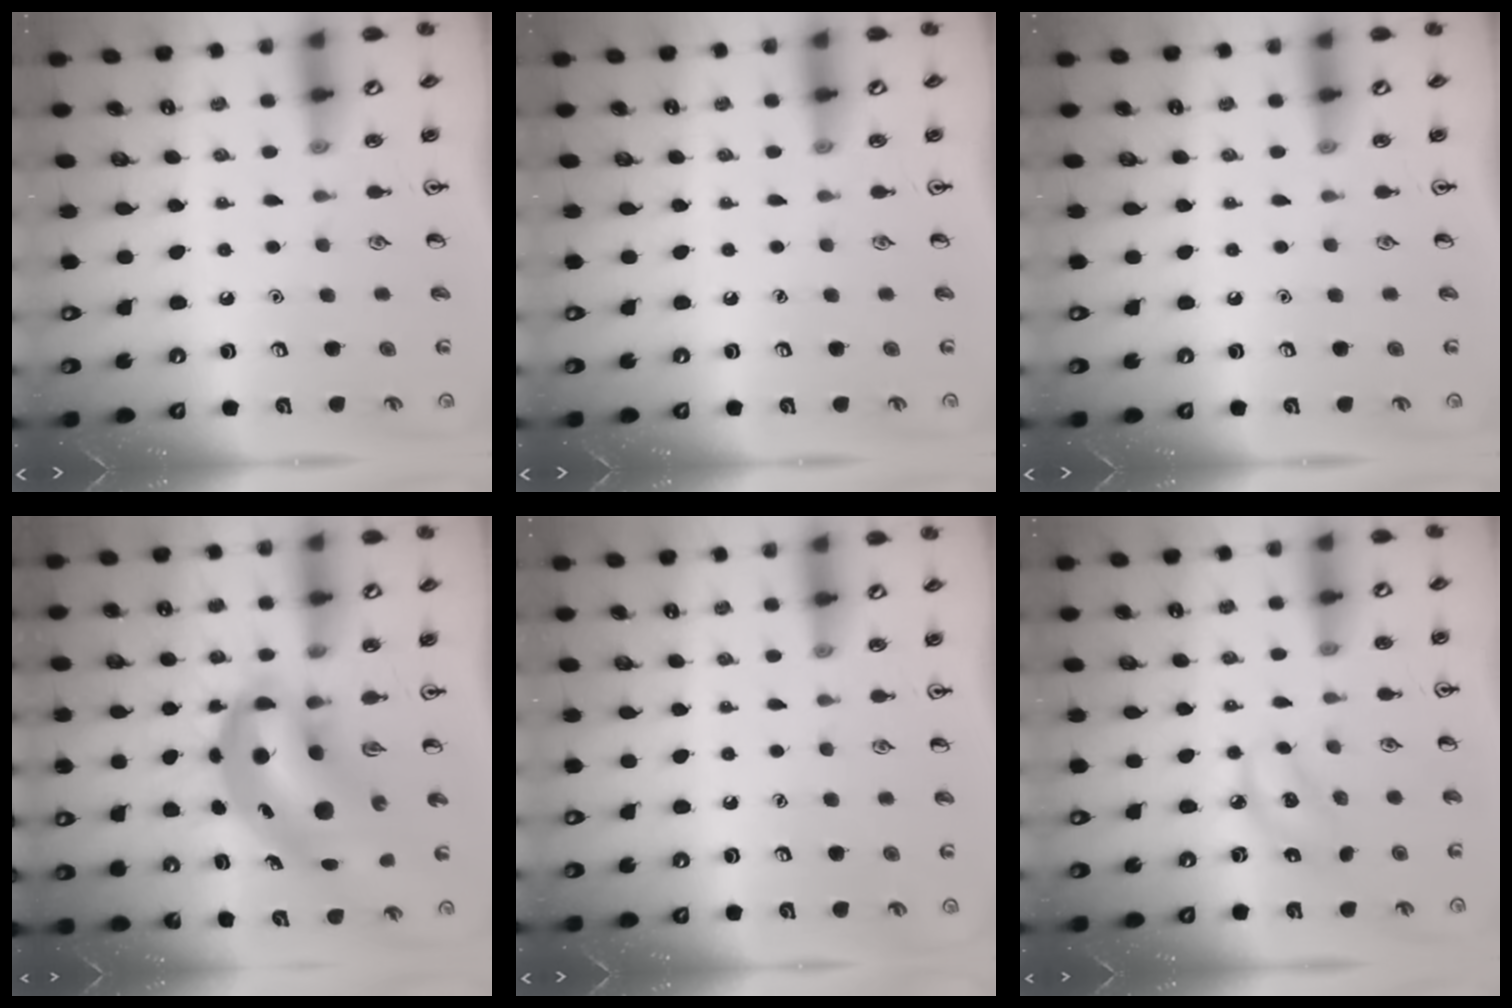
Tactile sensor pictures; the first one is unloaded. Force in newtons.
{"total": 0.0}
{"total": 0.0}
{"total": 12.5, "press": 12.0, "slide": 3.5}
{"total": 0.0}
{"total": 5.4, "press": 5.4, "slide": 1.0}